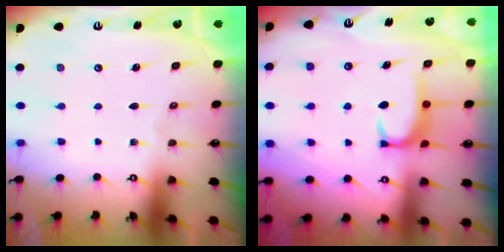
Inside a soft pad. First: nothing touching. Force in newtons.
{"total": 2.6, "press": 2.6, "slide": 0.5}